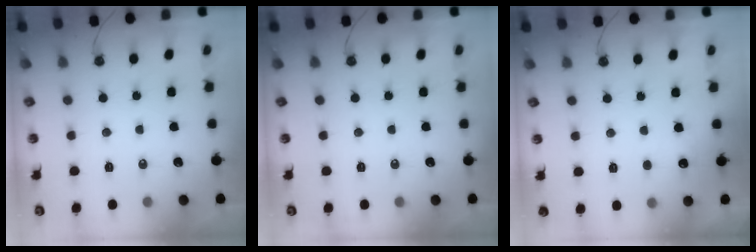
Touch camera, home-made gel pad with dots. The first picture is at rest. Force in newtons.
{"total": 0.0}
{"total": 2.7, "press": 2.5, "slide": 1.0}